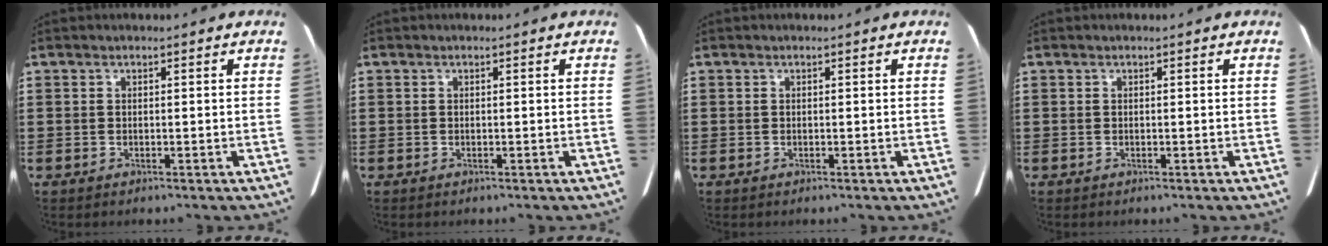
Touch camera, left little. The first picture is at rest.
{"total": 0.0}
{"total": 0.0}
{"total": 0.0}